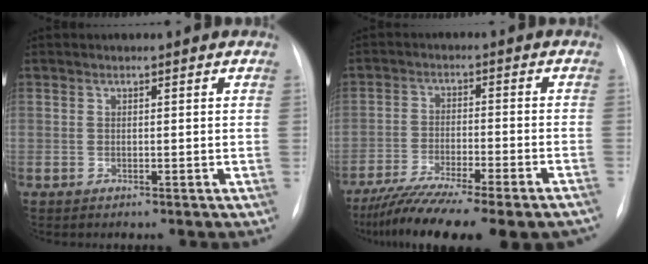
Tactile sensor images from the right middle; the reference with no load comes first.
{"total": 18.7, "force": [-15.5, 2.0, 10.4], "torque": [-0.140, -0.026, -0.232]}